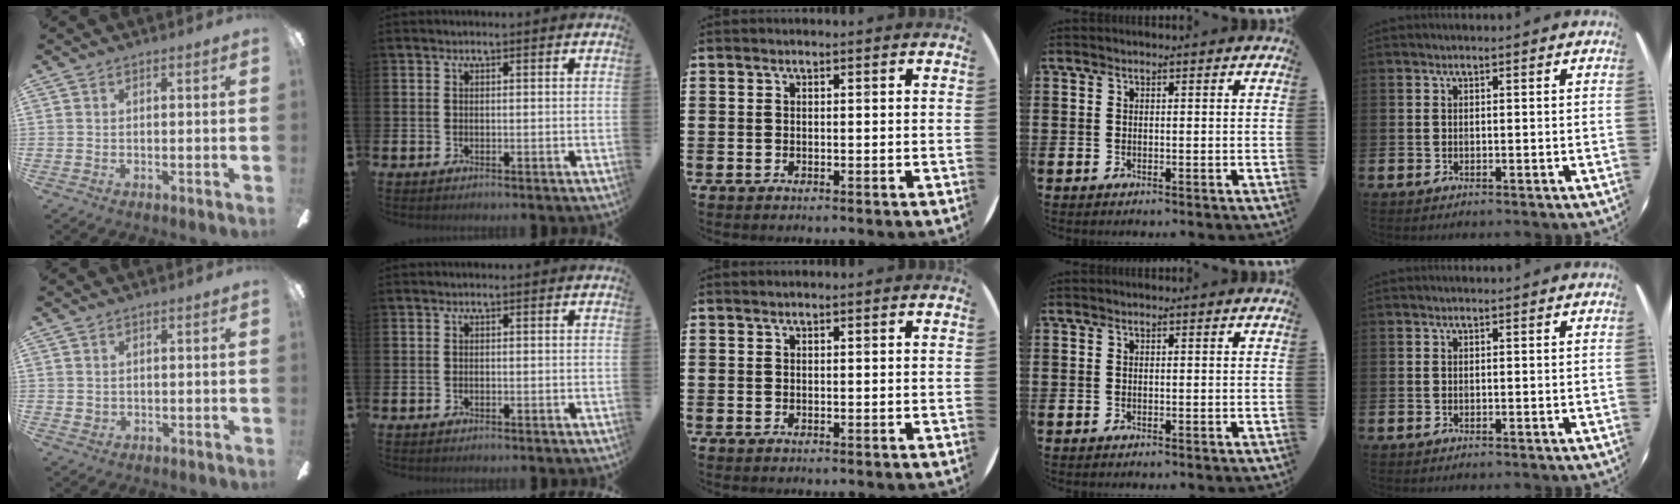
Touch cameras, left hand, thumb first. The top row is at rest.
{"thumb": {"total": 1.6, "force": [1.0, 1.2, 0.1], "torque": [-0.004, 0.003, 0.018]}}